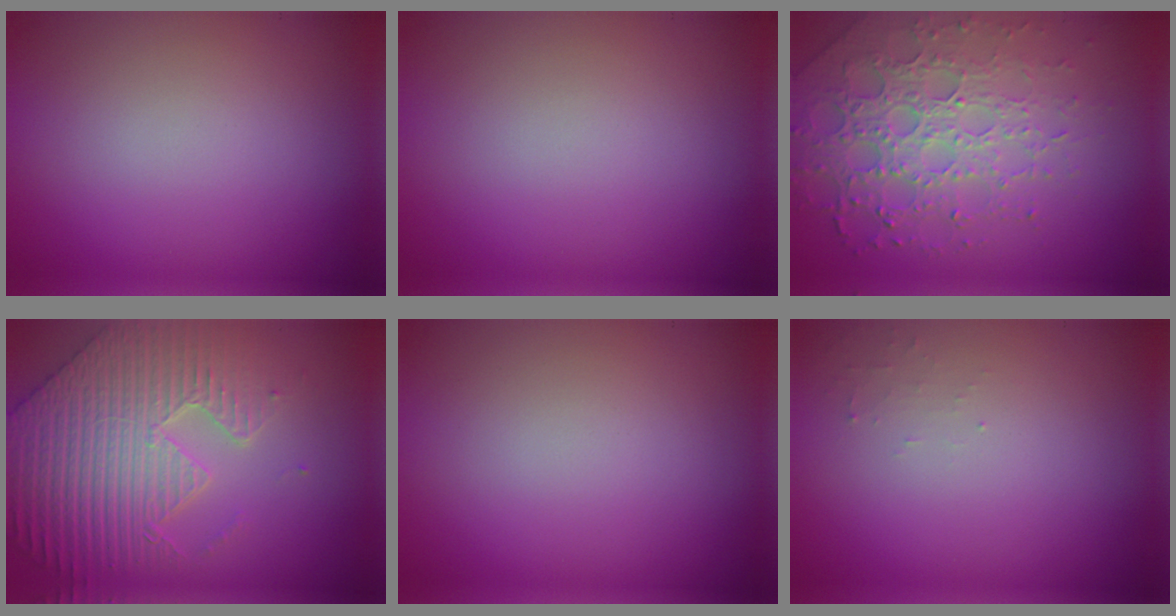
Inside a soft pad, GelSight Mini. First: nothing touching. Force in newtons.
{"total": 0.0}
{"total": 6.4, "press": 4.9, "slide": 4.1}
{"total": 8.8, "press": 6.5, "slide": 6.0}
{"total": 0.0}
{"total": 0.7, "press": 0.7, "slide": 0.2}